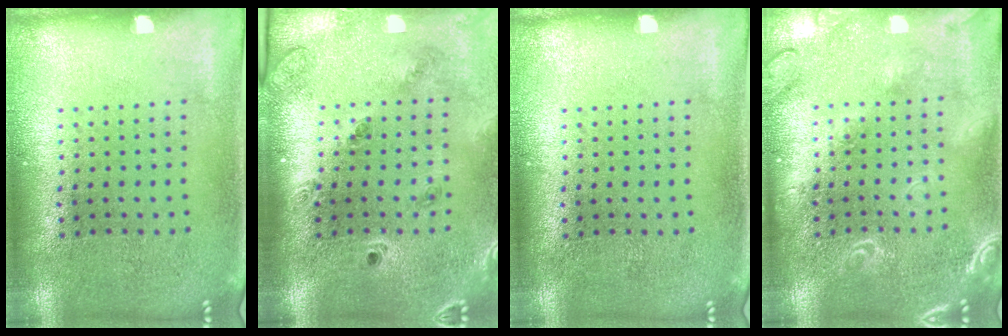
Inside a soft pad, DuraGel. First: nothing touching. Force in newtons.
{"total": 1.4, "press": 1.3, "slide": 0.2}
{"total": 0.0}
{"total": 1.8, "press": 1.8, "slide": 0.2}